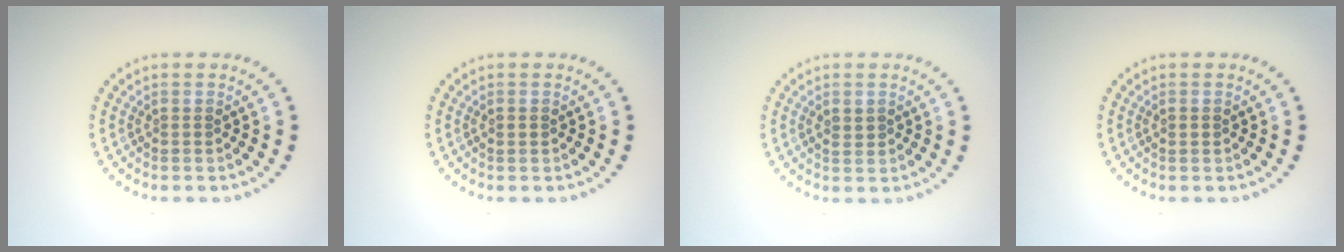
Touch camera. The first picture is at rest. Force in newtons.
{"total": 0.7, "press": 0.7, "slide": 0.1}
{"total": 0.7, "press": 0.7, "slide": 0.3}
{"total": 0.9, "press": 0.9, "slide": 0.1}